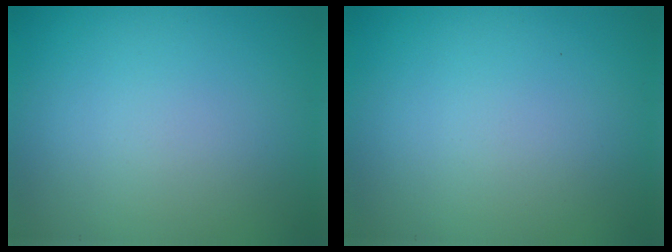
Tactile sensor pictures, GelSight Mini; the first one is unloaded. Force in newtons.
{"total": 0.0}